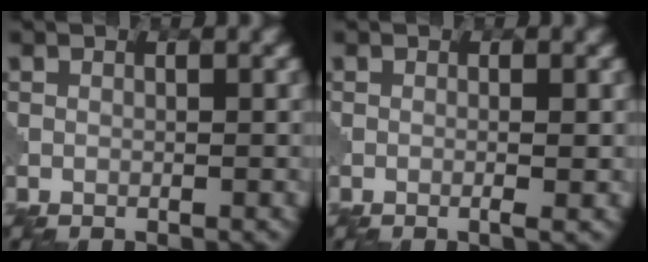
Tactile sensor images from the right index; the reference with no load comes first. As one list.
[{"total": 1.4, "force": [-0.2, 0.2, 1.3], "torque": [-0.021, 0.000, -0.007]}]